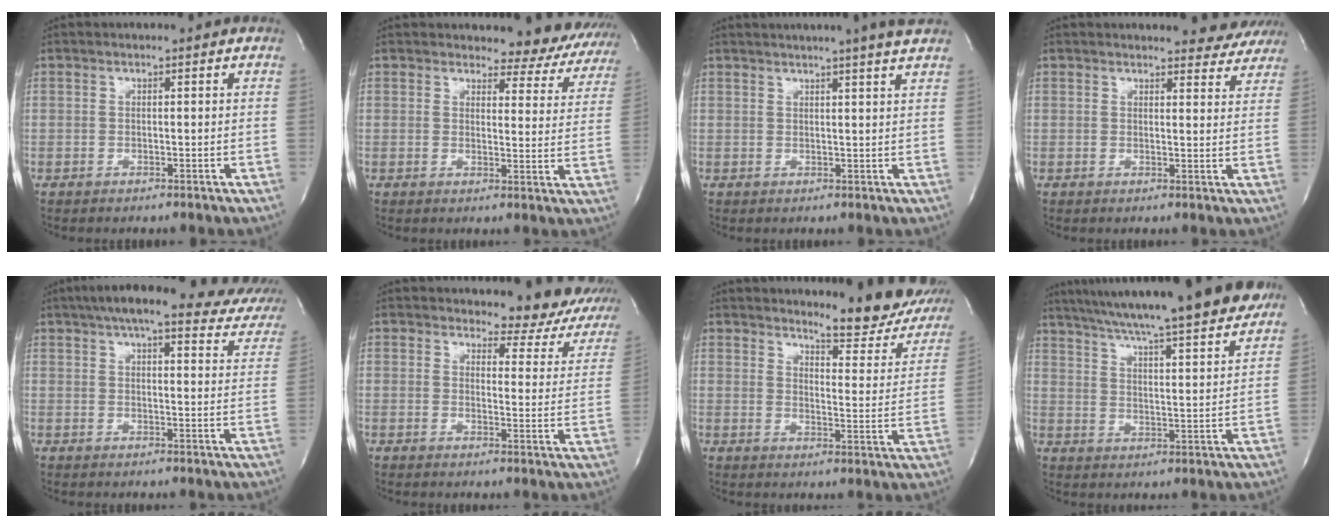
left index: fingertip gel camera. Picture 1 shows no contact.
{"total": 10.1, "force": [9.6, 2.9, 0.1], "torque": [0.032, -0.042, 0.080]}
{"total": 8.1, "force": [7.0, -1.2, 3.8], "torque": [-0.052, 0.011, 0.071]}
{"total": 8.3, "force": [8.1, 1.9, 0.9], "torque": [0.013, -0.019, 0.066]}
{"total": 22.6, "force": [19.7, 4.6, 10.2], "torque": [-0.140, -0.002, 0.227]}
{"total": 10.4, "force": [9.8, 3.3, 1.0], "torque": [0.020, -0.041, 0.084]}
{"total": 14.4, "force": [12.9, 3.0, 5.5], "torque": [-0.051, -0.053, 0.138]}
{"total": 23.3, "force": [20.2, 0.6, 11.6], "torque": [-0.189, -0.012, 0.282]}